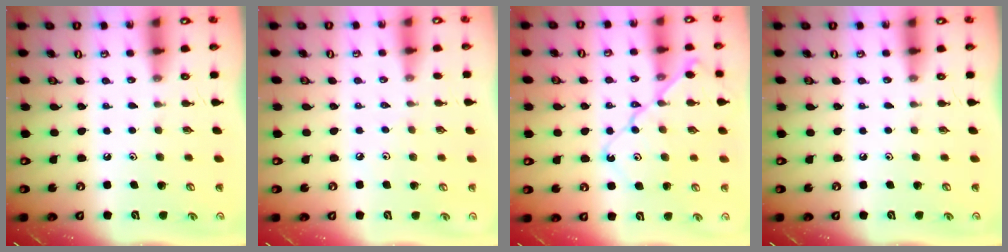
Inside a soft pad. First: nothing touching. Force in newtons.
{"total": 3.7, "press": 3.7, "slide": 0.6}
{"total": 14.0, "press": 13.9, "slide": 1.5}
{"total": 0.0}